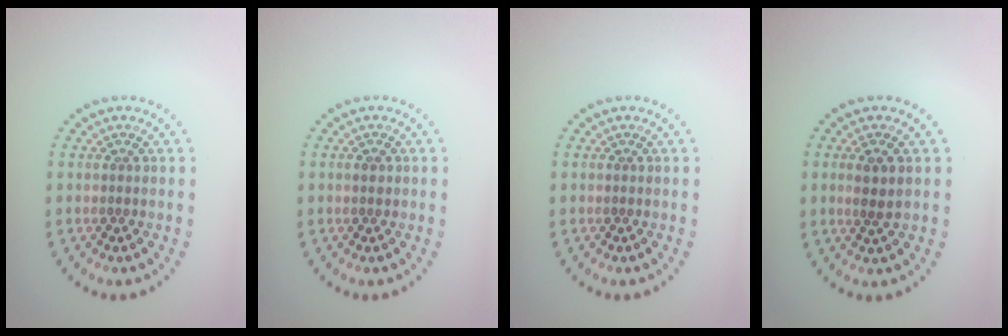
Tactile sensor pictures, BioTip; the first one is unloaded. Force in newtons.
{"total": 1.1, "press": 1.1, "slide": 0.2}
{"total": 0.0}
{"total": 2.0, "press": 1.8, "slide": 0.7}